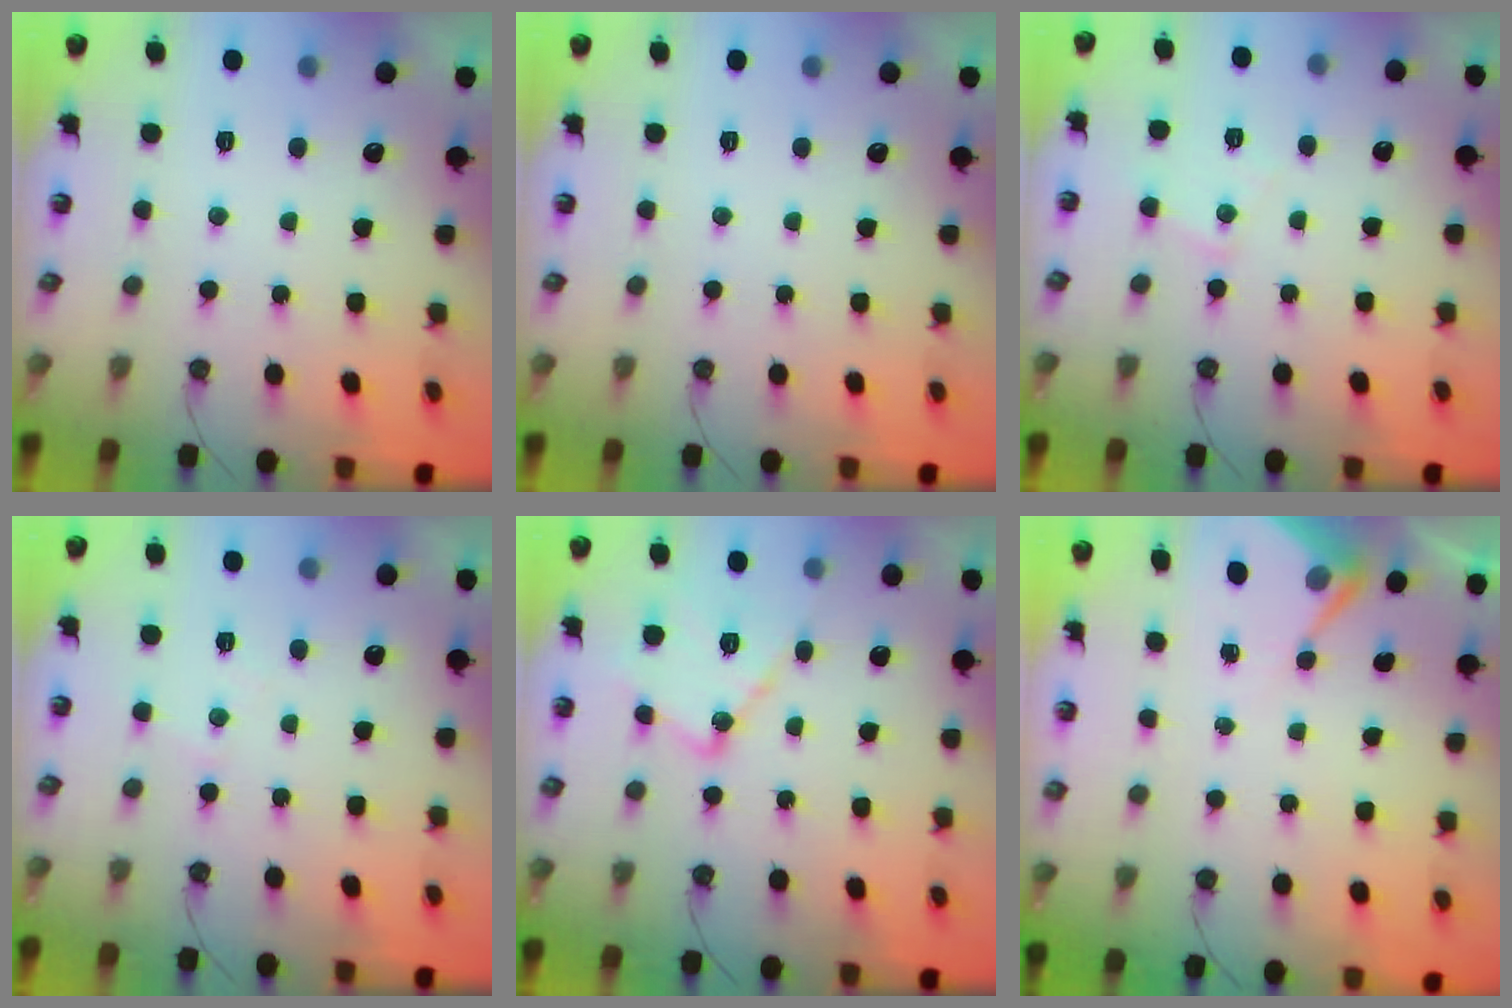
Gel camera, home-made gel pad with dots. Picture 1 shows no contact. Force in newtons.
{"total": 0.0}
{"total": 5.5, "press": 5.5, "slide": 0.3}
{"total": 3.0, "press": 2.9, "slide": 0.5}
{"total": 13.0, "press": 12.9, "slide": 1.1}
{"total": 6.5, "press": 6.4, "slide": 0.6}